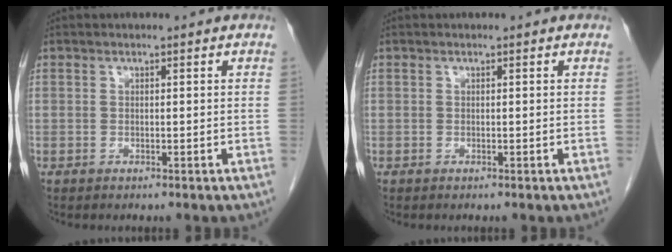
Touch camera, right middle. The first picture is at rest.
{"total": 0.0}